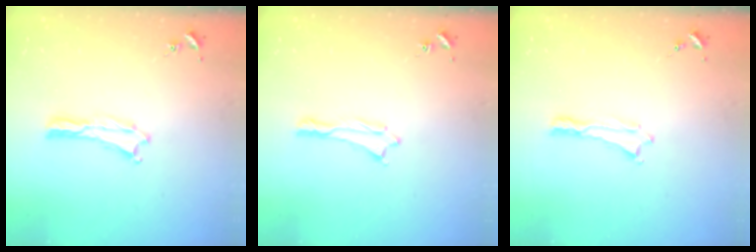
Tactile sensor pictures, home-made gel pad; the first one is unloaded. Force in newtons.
{"total": 0.6, "press": 0.5, "slide": 0.2}
{"total": 0.0}